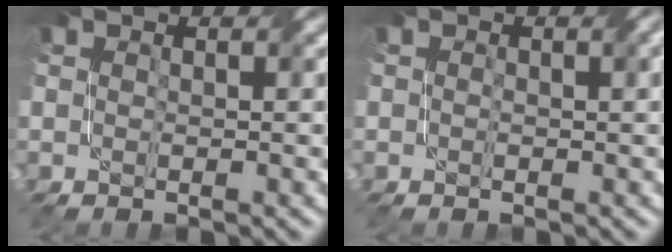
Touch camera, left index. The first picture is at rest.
{"total": 1.9, "force": [0.1, 0.7, 1.8], "torque": [-0.025, 0.000, 0.001]}